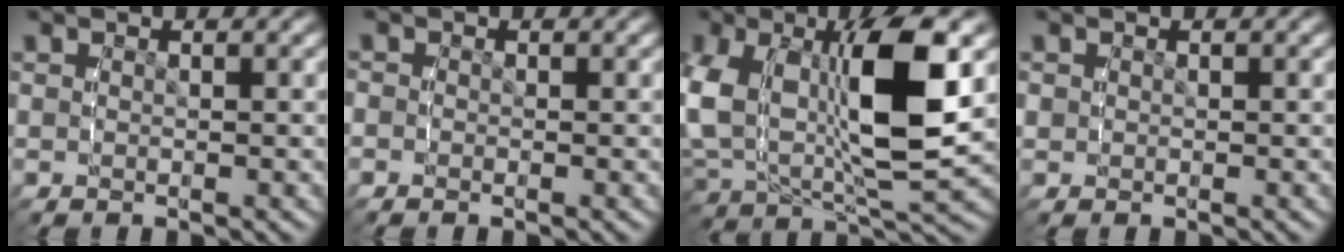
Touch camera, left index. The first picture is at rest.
{"total": 1.1, "force": [-0.8, 0.7, -0.3], "torque": [-0.003, -0.007, -0.014]}
{"total": 13.4, "force": [0.3, 8.6, 10.3], "torque": [-0.231, -0.032, 0.014]}
{"total": 0.6, "force": [0.0, 0.6, -0.1], "torque": [0.003, 0.001, 0.000]}